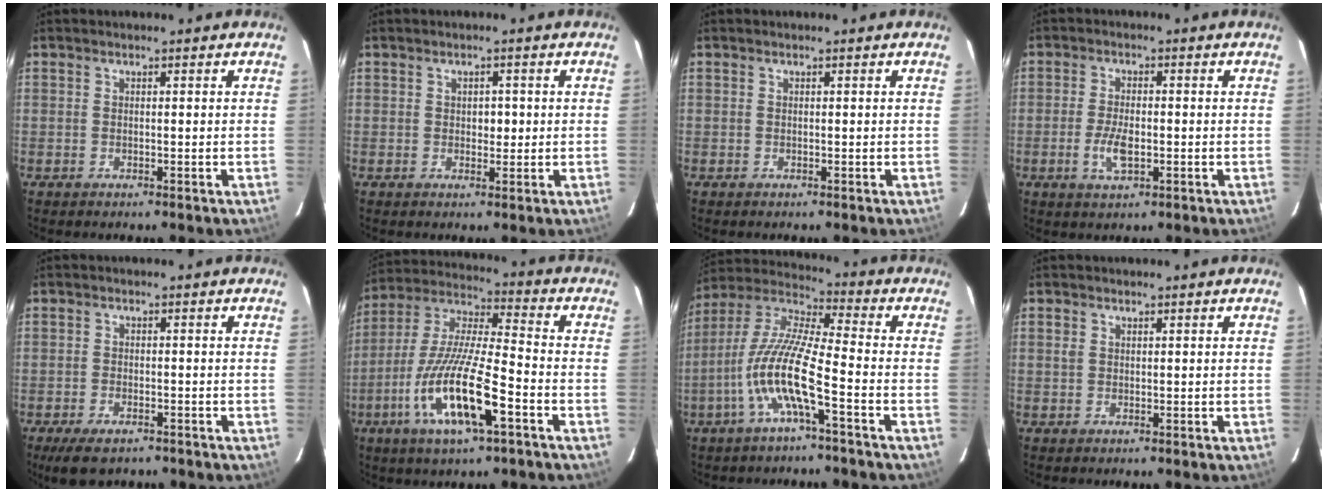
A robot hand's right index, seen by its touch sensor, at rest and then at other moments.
{"total": 2.0, "force": [0.1, 1.6, 1.2], "torque": [-0.014, 0.005, 0.001]}
{"total": 0.0}
{"total": 5.2, "force": [-1.5, 2.3, 4.5], "torque": [-0.095, -0.003, -0.027]}
{"total": 5.9, "force": [-4.3, 2.5, 3.2], "torque": [-0.078, -0.019, -0.070]}
{"total": 17.5, "force": [-7.4, 3.5, 15.5], "torque": [-0.315, -0.024, -0.143]}
{"total": 12.7, "force": [-5.0, 1.5, 11.6], "torque": [-0.236, 0.000, -0.102]}
{"total": 0.9, "force": [0.3, 0.8, 0.4], "torque": [-0.009, 0.003, 0.004]}